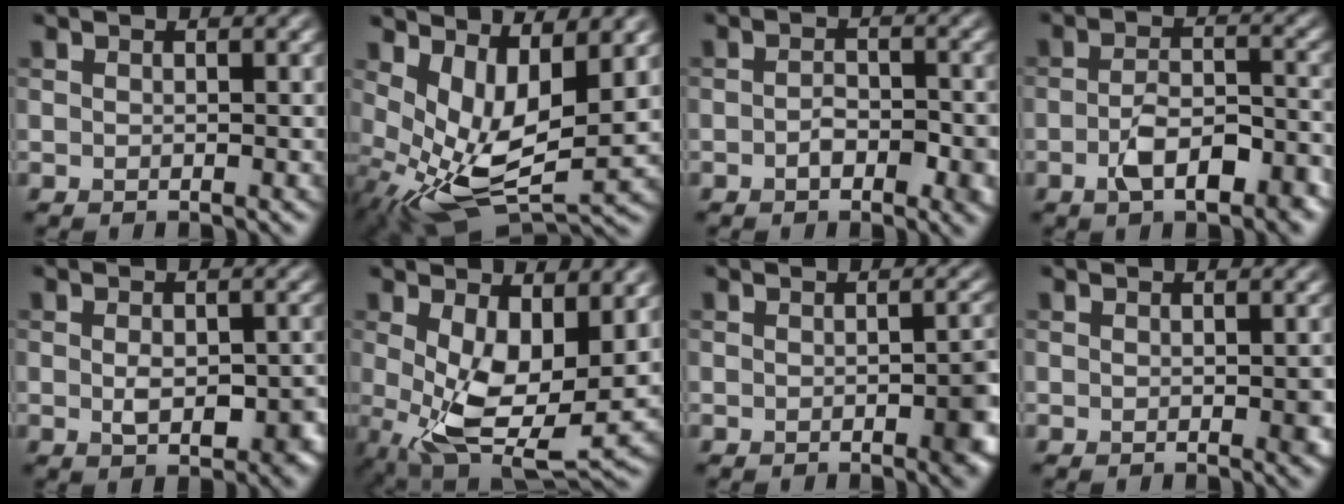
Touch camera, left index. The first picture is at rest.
{"total": 7.8, "force": [0.5, 3.7, 6.9], "torque": [-0.144, -0.021, 0.014]}
{"total": 2.9, "force": [-1.1, 1.4, 2.3], "torque": [-0.039, -0.001, -0.017]}
{"total": 5.5, "force": [-2.6, 2.3, 4.2], "torque": [-0.079, 0.002, -0.044]}
{"total": 4.3, "force": [-1.0, 2.4, 3.5], "torque": [-0.058, -0.011, -0.010]}
{"total": 8.4, "force": [0.2, 4.3, 7.2], "torque": [-0.152, -0.024, 0.019]}
{"total": 3.0, "force": [-1.2, 0.8, 2.6], "torque": [-0.035, -0.002, -0.014]}
{"total": 1.3, "force": [-0.4, 0.5, 1.2], "torque": [-0.015, -0.004, -0.002]}